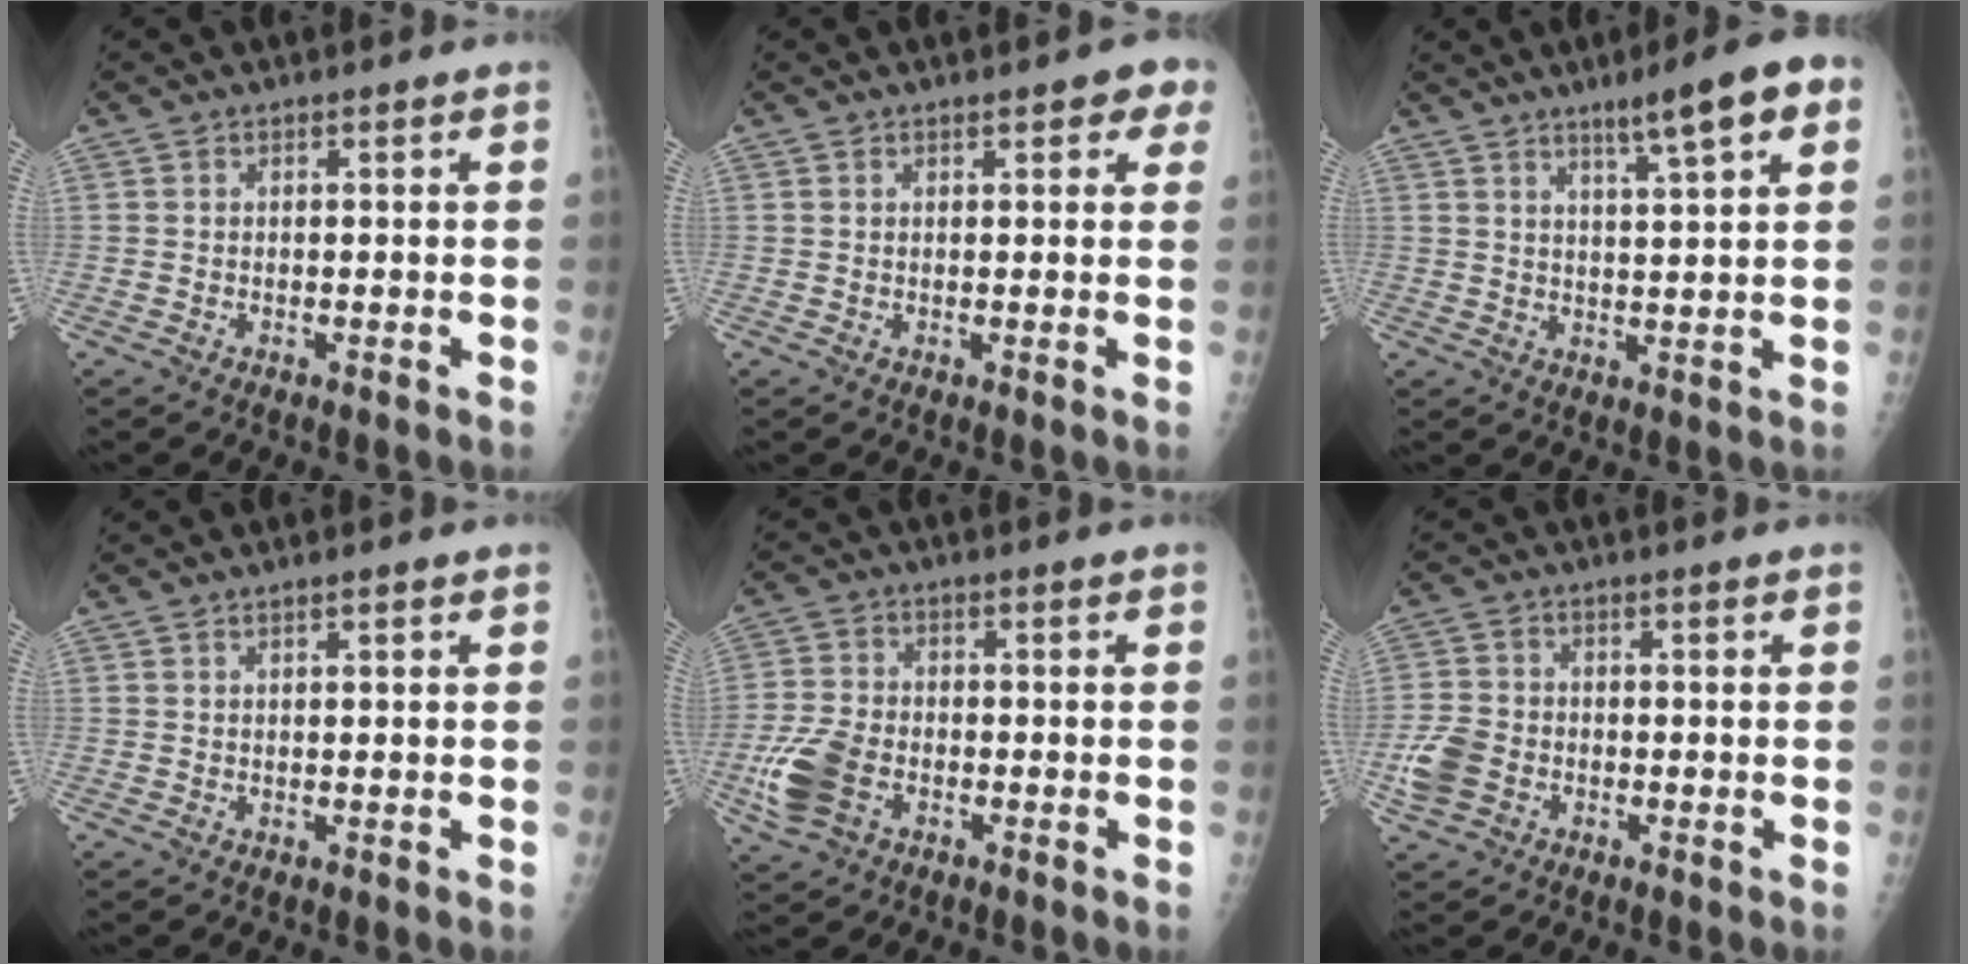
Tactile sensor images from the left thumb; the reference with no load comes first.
{"total": 4.4, "force": [2.4, 1.8, 3.2], "torque": [-0.017, -0.003, 0.020]}
{"total": 9.2, "force": [4.9, 1.1, 7.7], "torque": [-0.111, -0.008, 0.073]}
{"total": 0.7, "force": [0.4, 0.2, 0.6], "torque": [-0.009, 0.002, 0.004]}
{"total": 8.6, "force": [-3.3, 5.7, 5.5], "torque": [-0.127, 0.009, -0.064]}
{"total": 6.0, "force": [-2.3, 4.7, 2.9], "torque": [-0.065, 0.014, -0.044]}